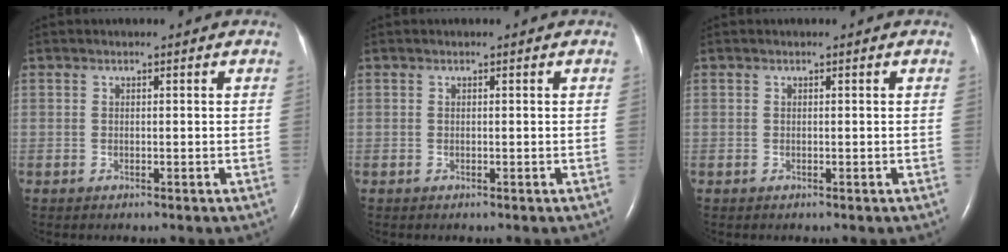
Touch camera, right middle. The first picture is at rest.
{"total": 0.0}
{"total": 0.0}